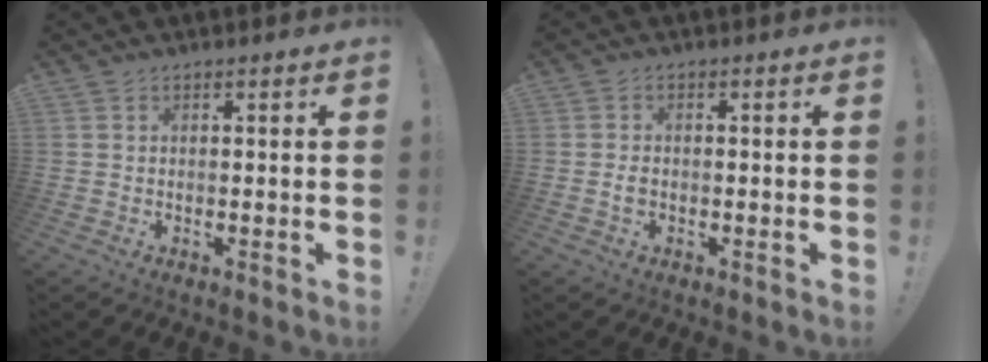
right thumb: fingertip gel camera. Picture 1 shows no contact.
{"total": 1.9, "force": [-0.8, 1.2, 1.2], "torque": [-0.022, 0.006, -0.013]}